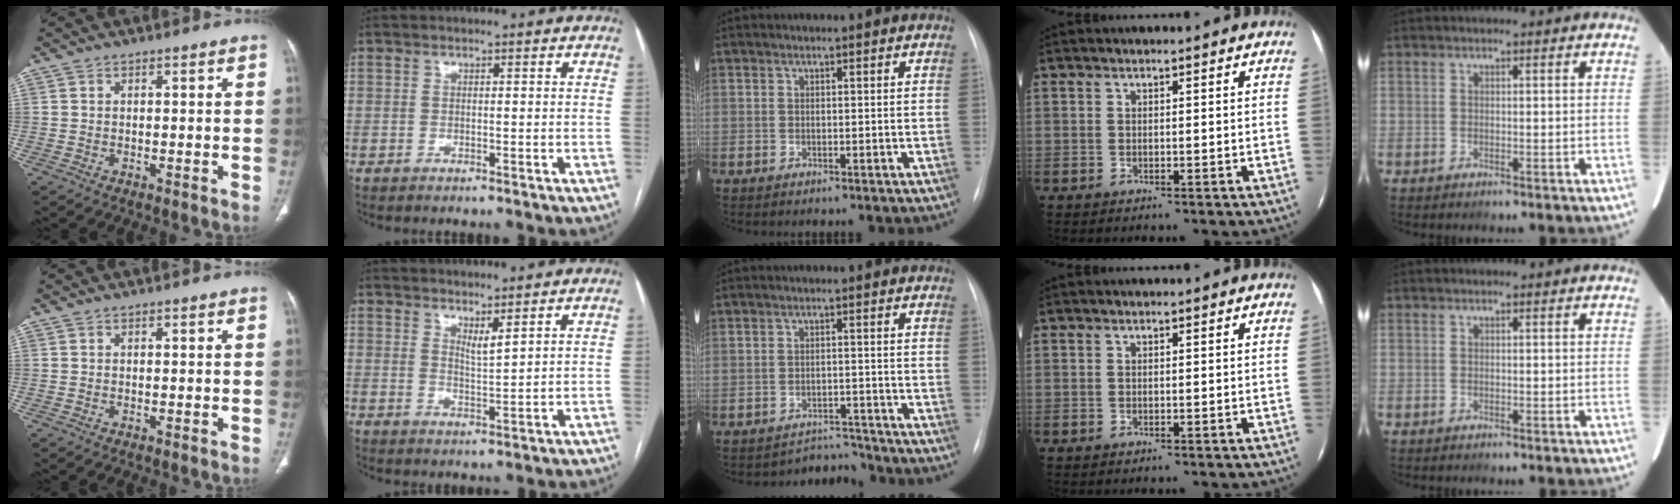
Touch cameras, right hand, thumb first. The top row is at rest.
{"index": {"total": 2.2, "force": [1.7, 0.1, 1.3], "torque": [-0.027, -0.016, 0.037]}, "middle": {"total": 3.5, "force": [-3.2, 0.2, -1.5], "torque": [0.025, 0.013, -0.042]}}